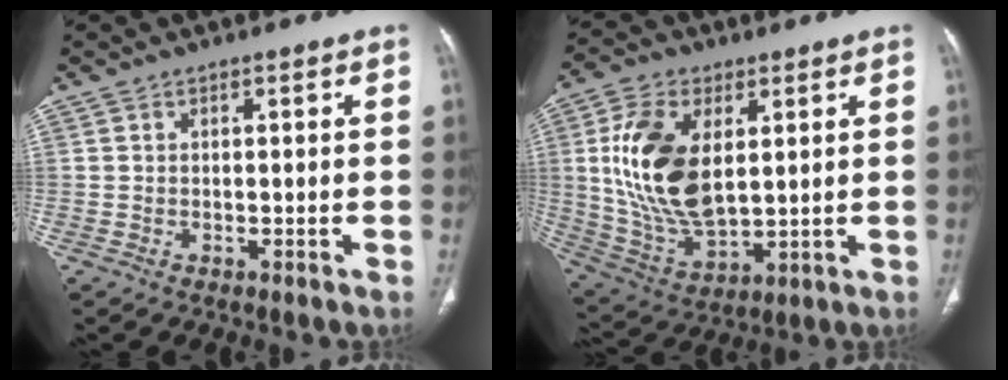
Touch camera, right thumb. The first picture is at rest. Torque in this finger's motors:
{"motor_torque": [-0.29, 0.95, 1.53, 0.13, 0.50]}